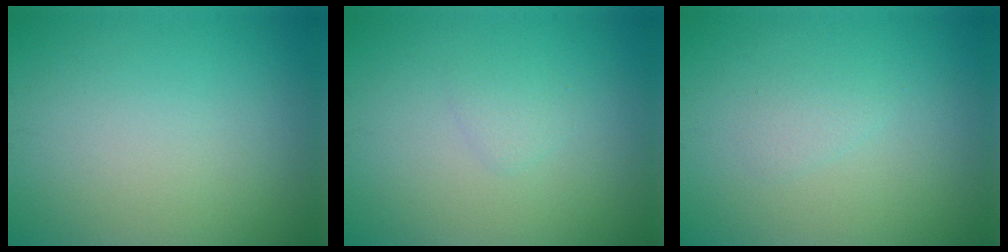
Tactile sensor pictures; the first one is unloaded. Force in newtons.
{"total": 1.0, "press": 1.0, "slide": 0.1}
{"total": 0.9, "press": 0.9, "slide": 0.2}